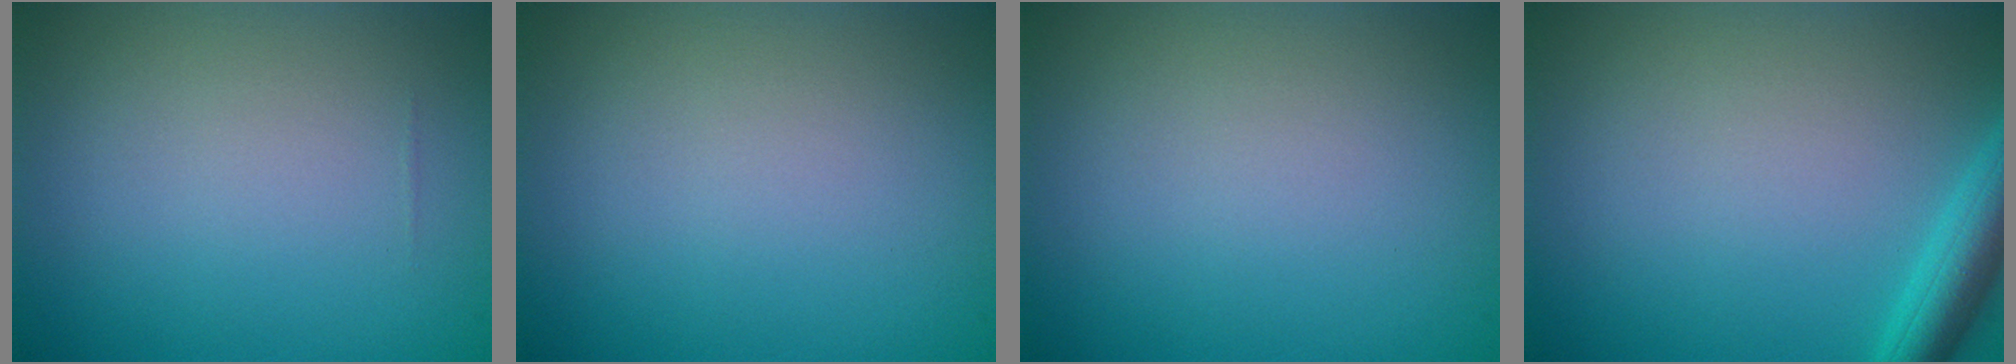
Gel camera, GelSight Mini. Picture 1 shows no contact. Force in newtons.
{"total": 0.0}
{"total": 0.0}
{"total": 3.4, "press": 3.4, "slide": 0.2}